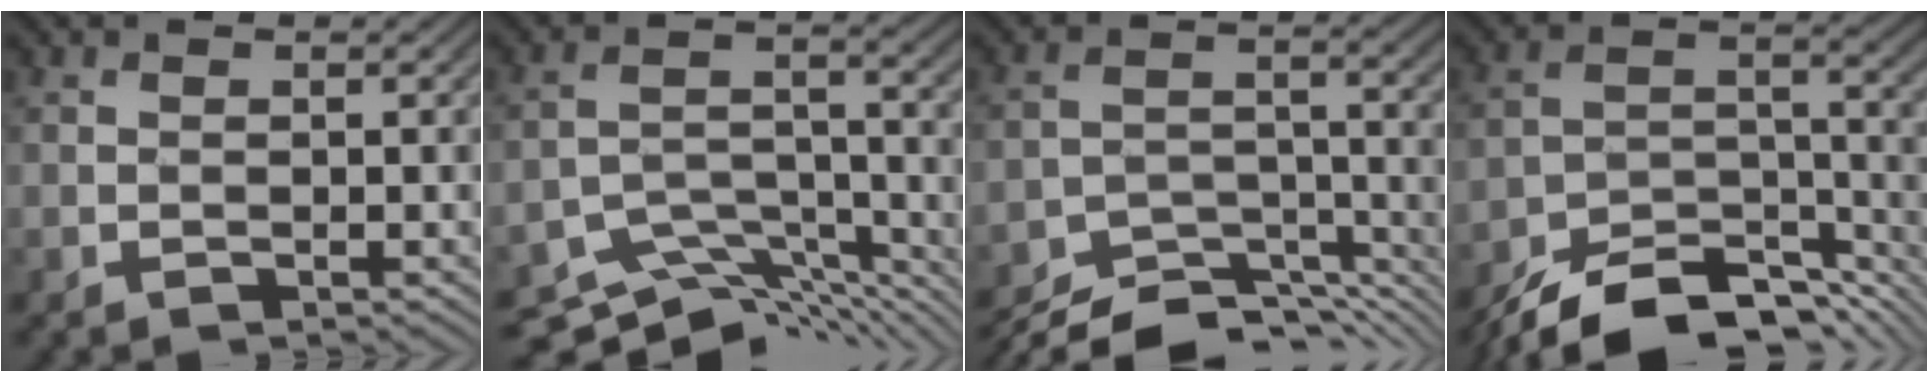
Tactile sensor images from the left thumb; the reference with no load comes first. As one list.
[{"total": 11.0, "force": [-9.9, 3.4, 3.4], "torque": [-0.069, -0.003, -0.150]}, {"total": 11.5, "force": [-10.5, 2.8, 3.8], "torque": [-0.064, -0.002, -0.164]}, {"total": 13.0, "force": [-10.9, 4.2, 5.7], "torque": [-0.106, -0.001, -0.180]}]